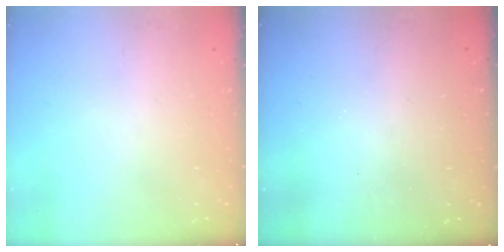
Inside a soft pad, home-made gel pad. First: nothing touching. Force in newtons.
{"total": 3.0, "press": 3.0, "slide": 0.3}